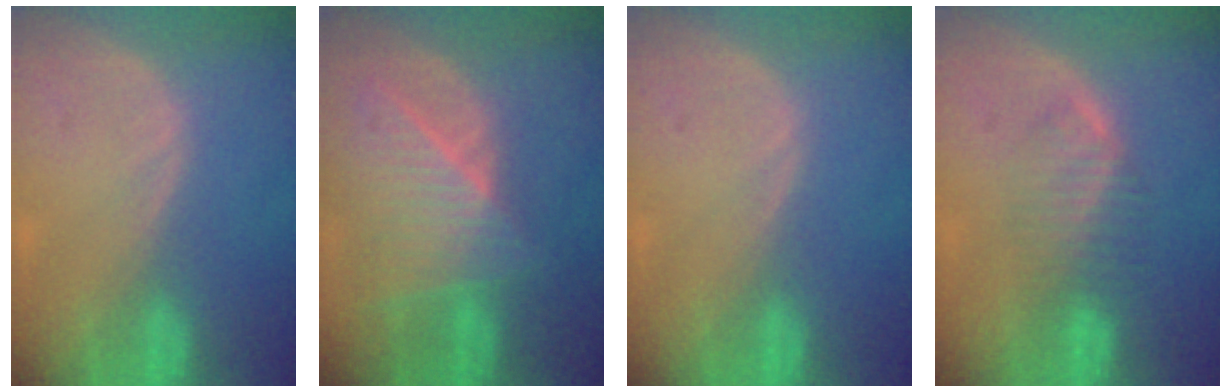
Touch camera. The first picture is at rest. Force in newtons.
{"total": 8.8, "press": 7.8, "slide": 4.0}
{"total": 0.0}
{"total": 4.4, "press": 4.3, "slide": 0.9}